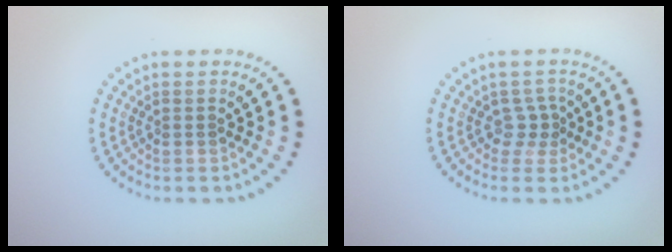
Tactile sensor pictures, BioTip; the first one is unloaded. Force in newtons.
{"total": 1.5, "press": 1.1, "slide": 1.1}